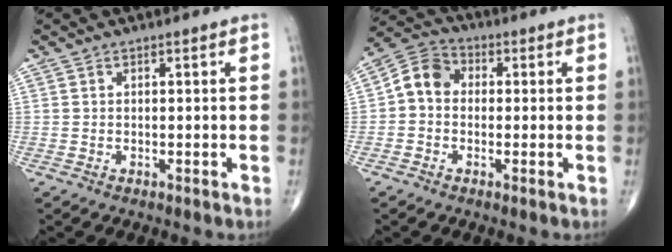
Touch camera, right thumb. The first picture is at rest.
{"total": 6.7, "force": [-0.2, 5.5, 3.8], "torque": [-0.054, 0.024, -0.021]}